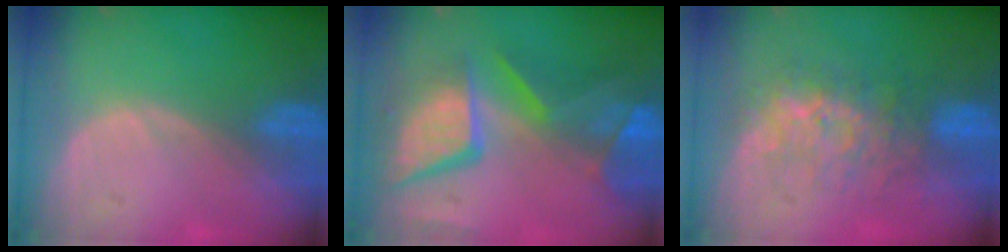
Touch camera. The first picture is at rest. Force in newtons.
{"total": 12.8, "press": 10.4, "slide": 7.4}
{"total": 7.7, "press": 7.3, "slide": 2.3}